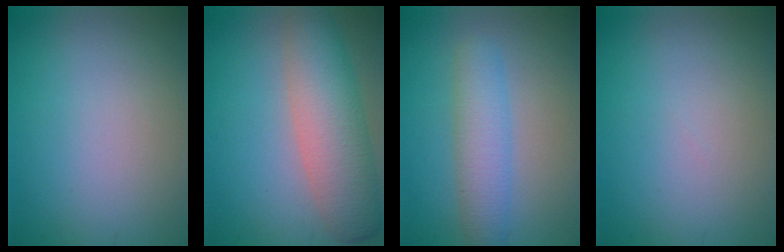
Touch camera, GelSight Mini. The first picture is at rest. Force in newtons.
{"total": 5.9, "press": 5.9, "slide": 0.5}
{"total": 3.8, "press": 3.8, "slide": 0.0}
{"total": 0.0}